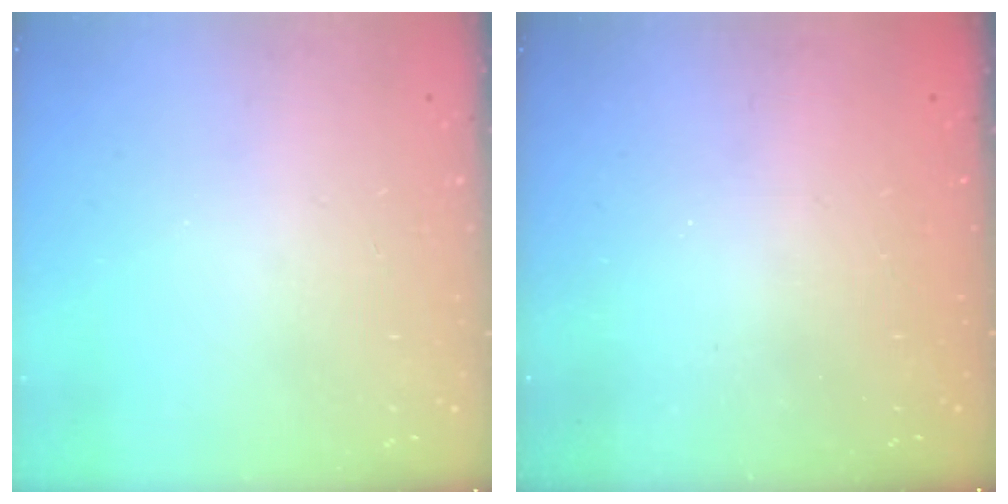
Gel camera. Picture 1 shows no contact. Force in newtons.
{"total": 2.6, "press": 2.5, "slide": 0.8}